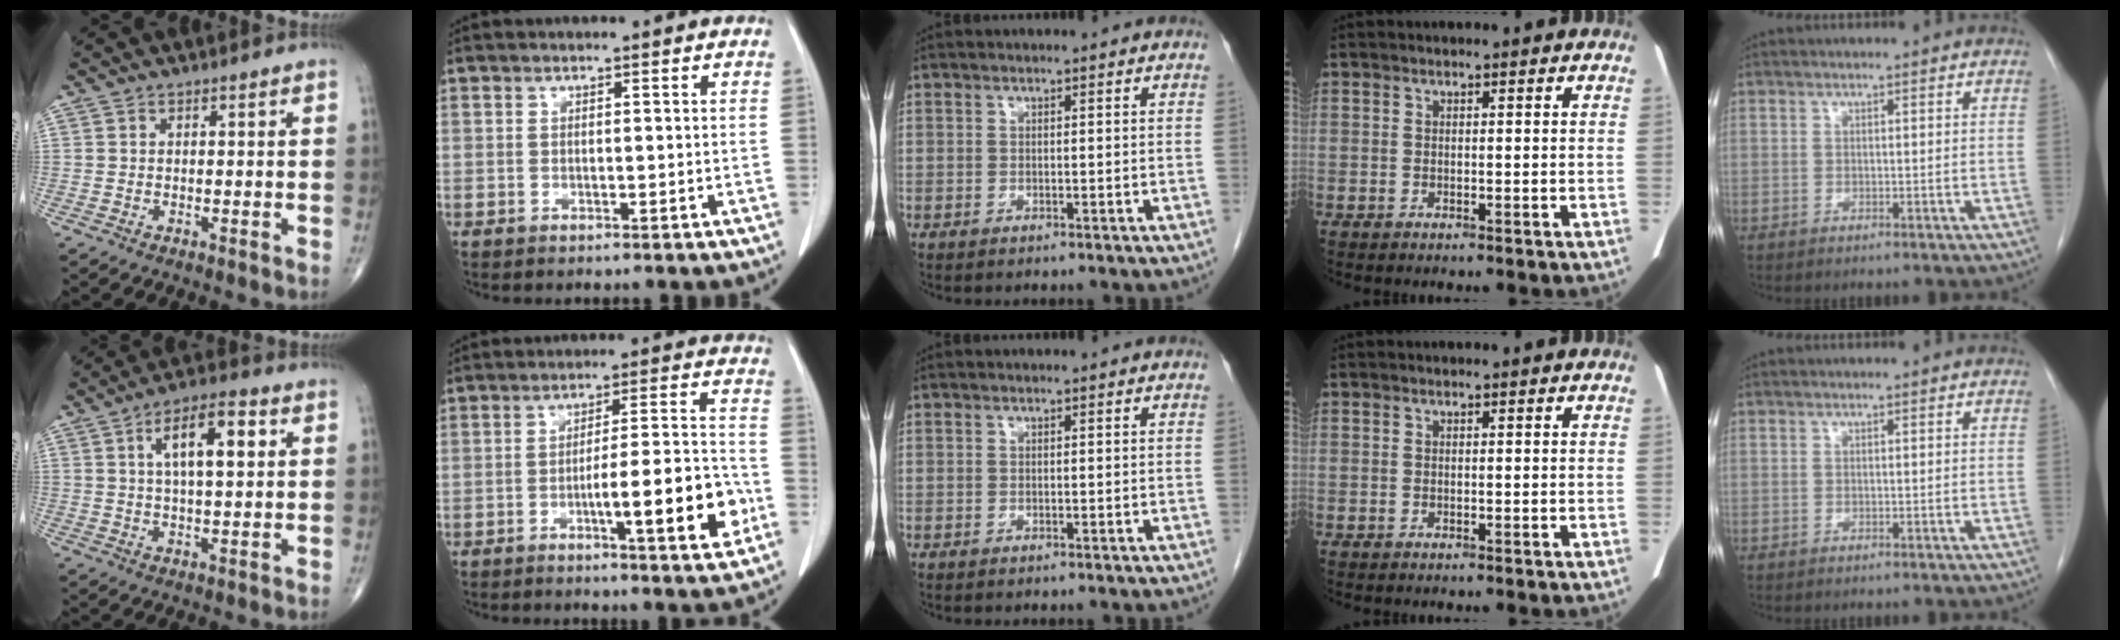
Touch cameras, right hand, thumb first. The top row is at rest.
{"thumb": {"total": 10.6, "force": [3.0, 4.0, 9.3], "torque": [-0.145, 0.008, 0.046]}, "index": {"total": 12.1, "force": [-4.2, 1.1, 11.3], "torque": [-0.167, 0.005, -0.060]}}